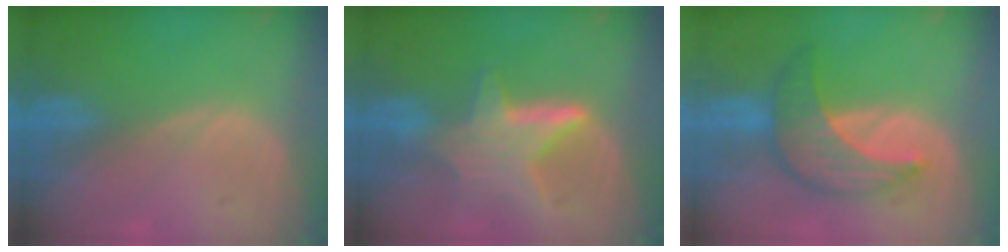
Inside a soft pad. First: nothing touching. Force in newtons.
{"total": 6.4, "press": 6.4, "slide": 0.6}
{"total": 7.1, "press": 7.1, "slide": 0.1}